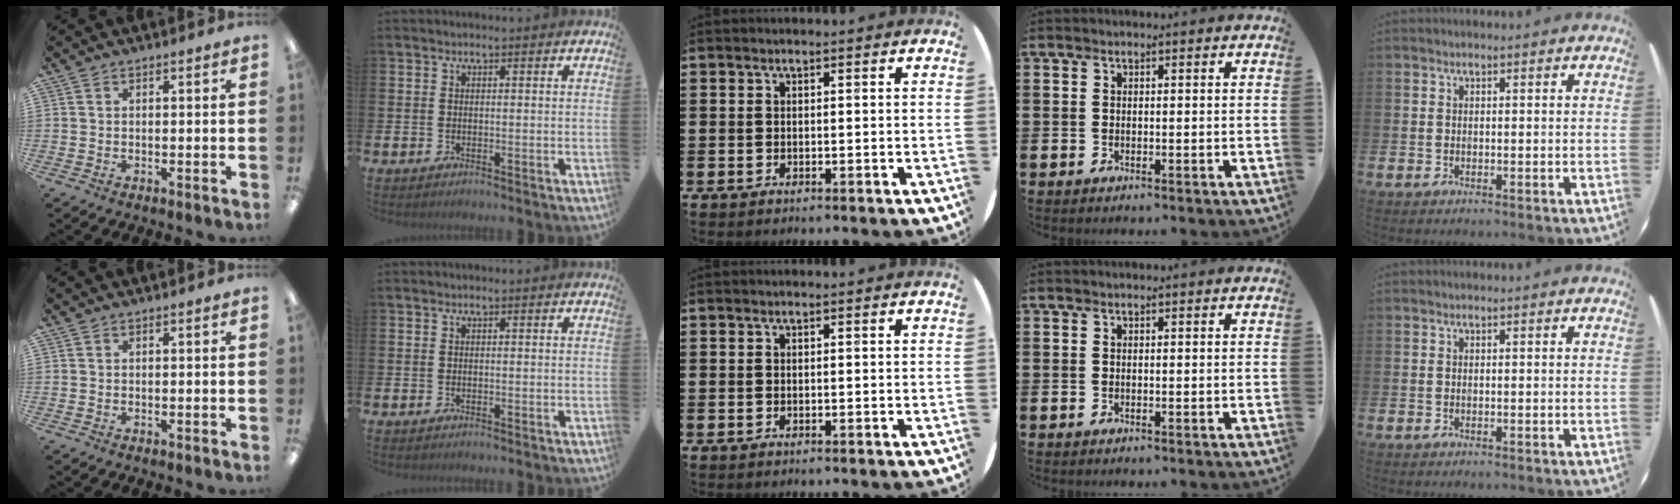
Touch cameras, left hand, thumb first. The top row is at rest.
{}